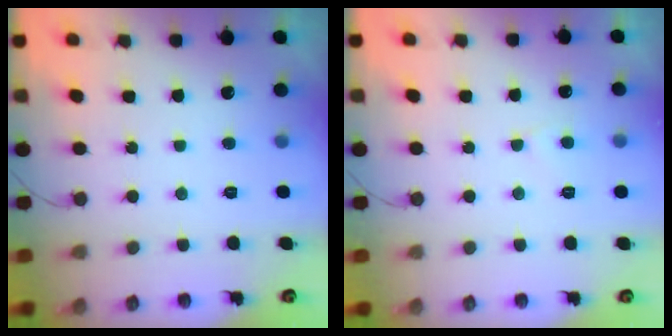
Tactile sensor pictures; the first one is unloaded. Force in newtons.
{"total": 2.7, "press": 2.7, "slide": 0.2}